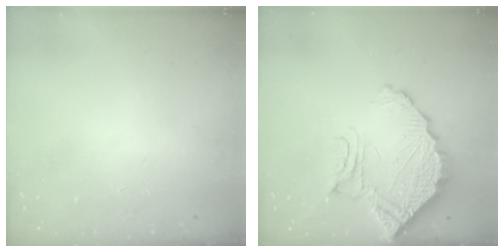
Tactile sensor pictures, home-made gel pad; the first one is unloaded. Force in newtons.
{"total": 15.9, "press": 15.8, "slide": 1.7}